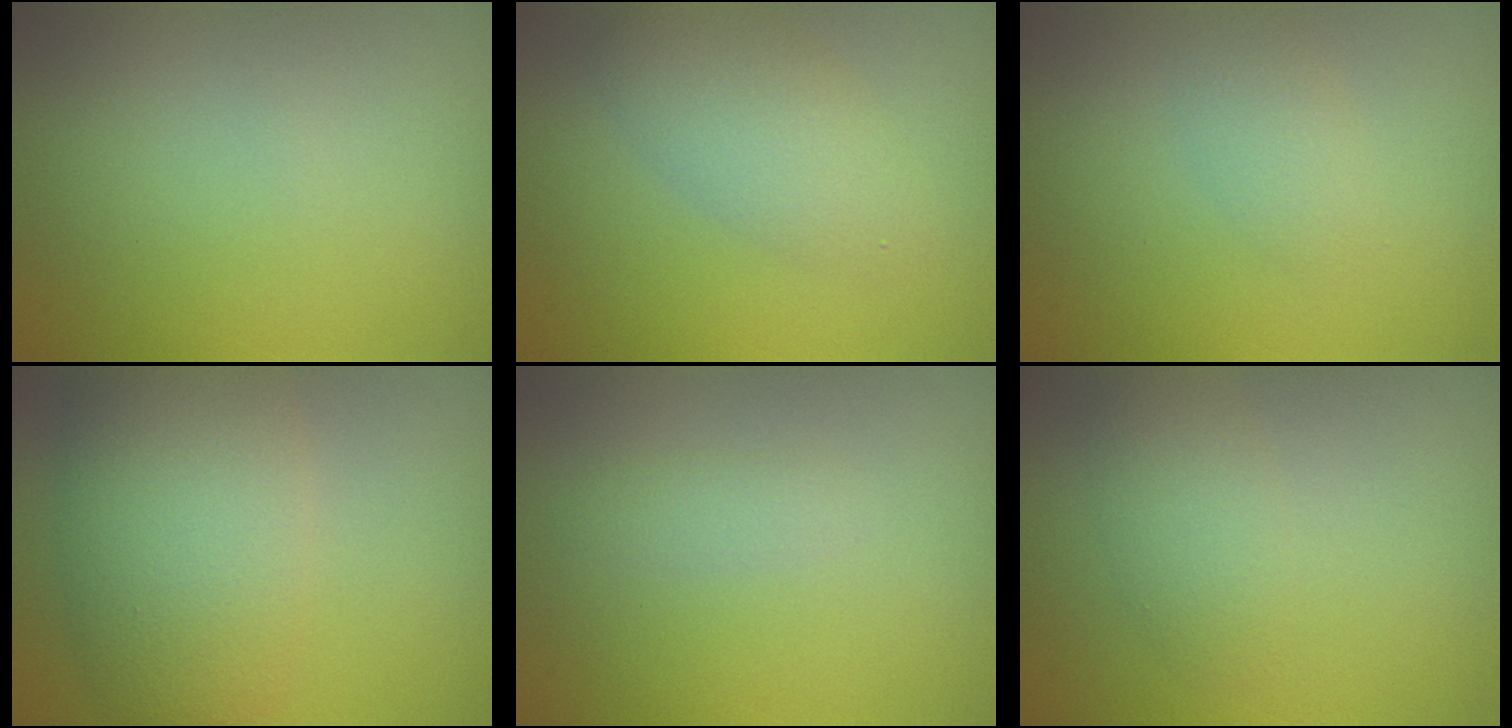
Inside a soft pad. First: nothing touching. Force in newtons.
{"total": 3.6, "press": 3.6, "slide": 0.1}
{"total": 1.6, "press": 1.6, "slide": 0.0}
{"total": 7.9, "press": 7.9, "slide": 0.4}
{"total": 0.8, "press": 0.8, "slide": 0.0}
{"total": 2.4, "press": 2.4, "slide": 0.0}